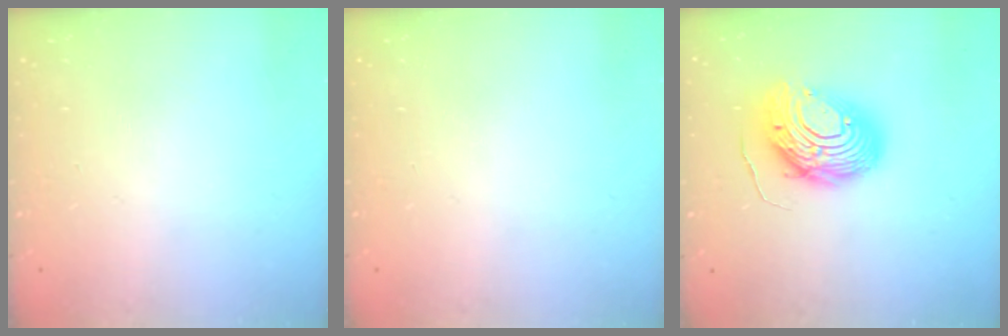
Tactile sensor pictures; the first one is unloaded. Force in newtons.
{"total": 0.0}
{"total": 16.1, "press": 16.0, "slide": 1.3}